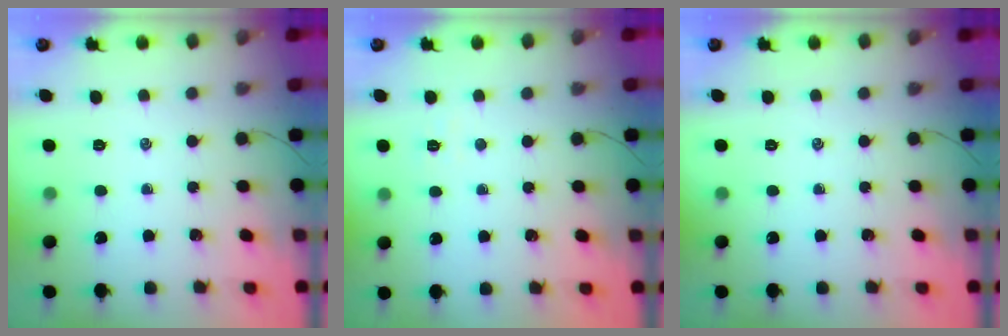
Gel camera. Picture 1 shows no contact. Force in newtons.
{"total": 2.8, "press": 2.7, "slide": 0.8}
{"total": 0.0}